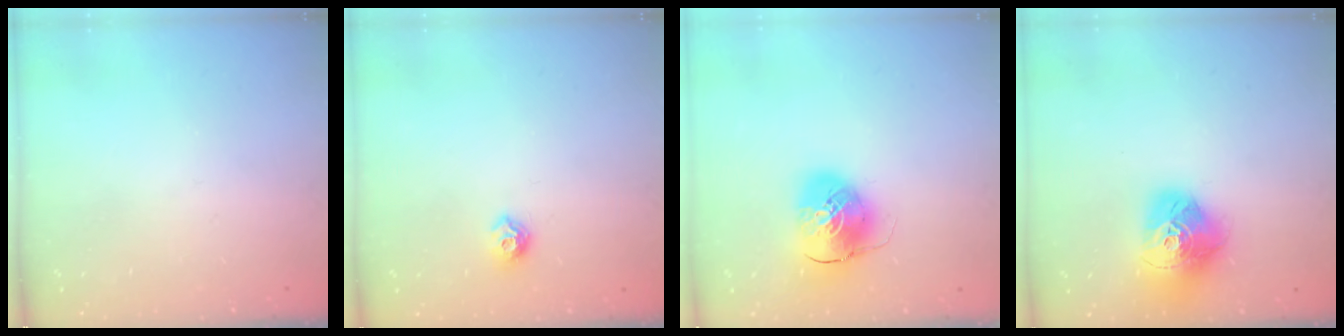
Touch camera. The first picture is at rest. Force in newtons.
{"total": 7.3, "press": 7.2, "slide": 0.9}
{"total": 10.5, "press": 10.4, "slide": 1.8}
{"total": 17.6, "press": 17.6, "slide": 1.6}